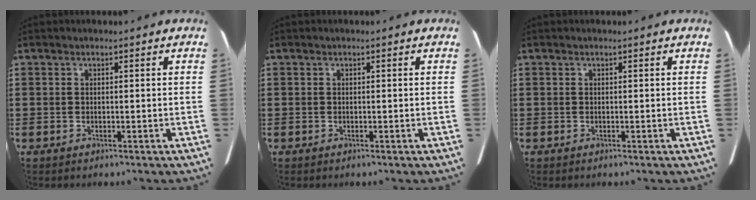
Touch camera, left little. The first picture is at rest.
{"total": 0.0}
{"total": 0.0}